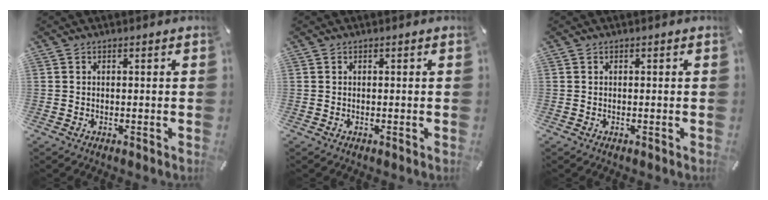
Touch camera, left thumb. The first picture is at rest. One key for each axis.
{"total": 0.0}
{"total": 0.0}